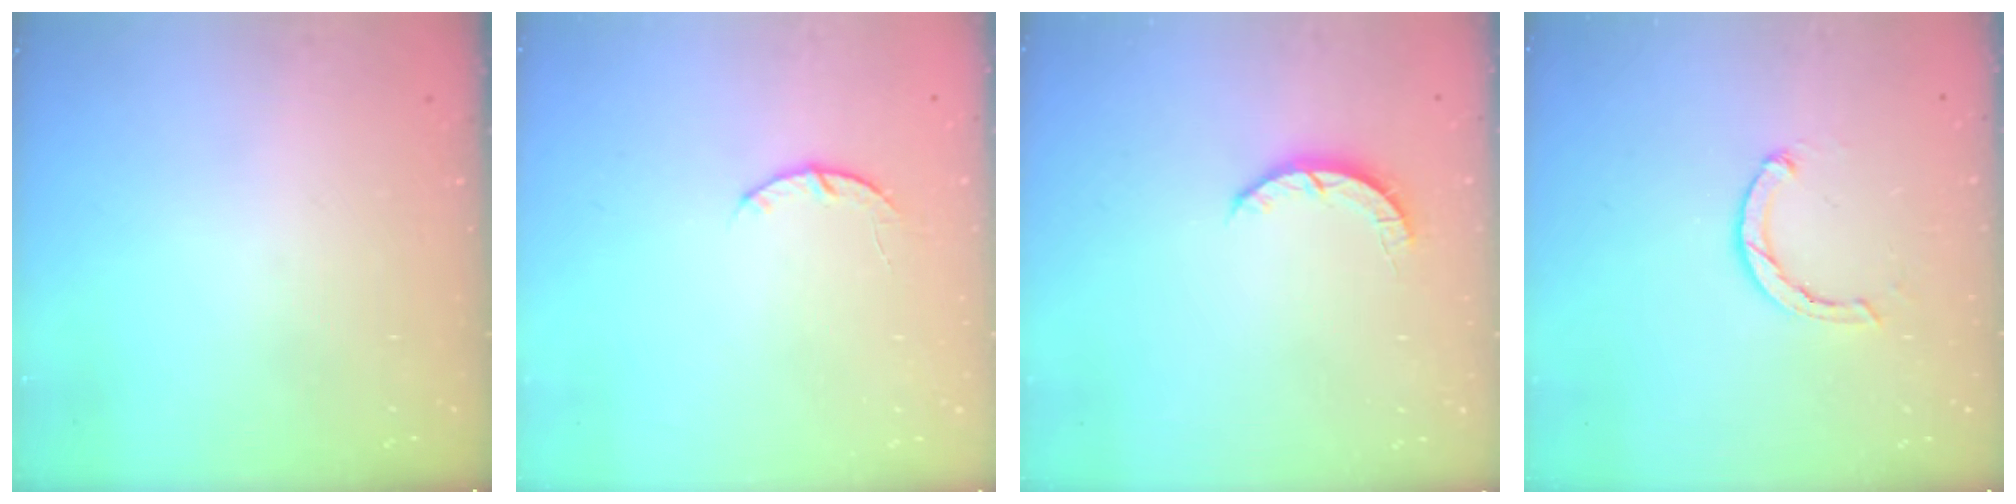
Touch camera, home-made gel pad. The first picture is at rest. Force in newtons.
{"total": 3.5, "press": 3.5, "slide": 0.6}
{"total": 2.7, "press": 2.7, "slide": 0.4}
{"total": 2.4, "press": 2.3, "slide": 0.4}